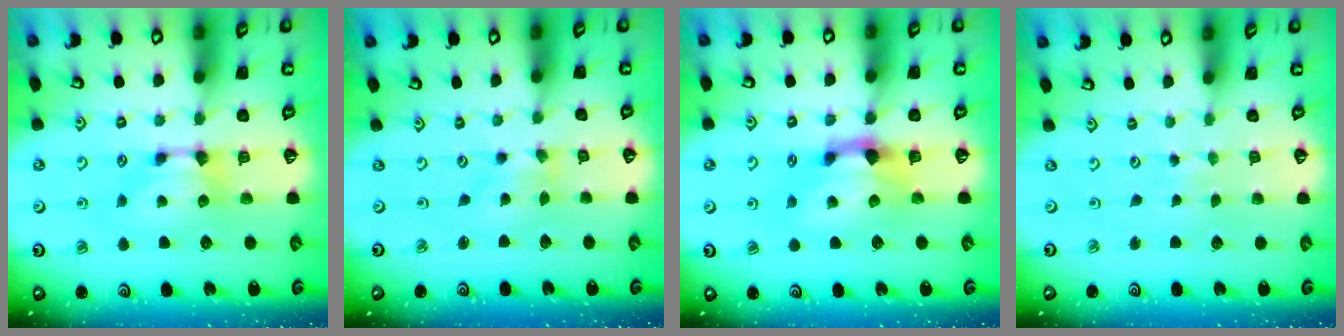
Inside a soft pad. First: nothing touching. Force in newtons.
{"total": 1.7, "press": 1.3, "slide": 1.0}
{"total": 2.4, "press": 1.6, "slide": 1.7}
{"total": 5.7, "press": 5.7, "slide": 0.2}